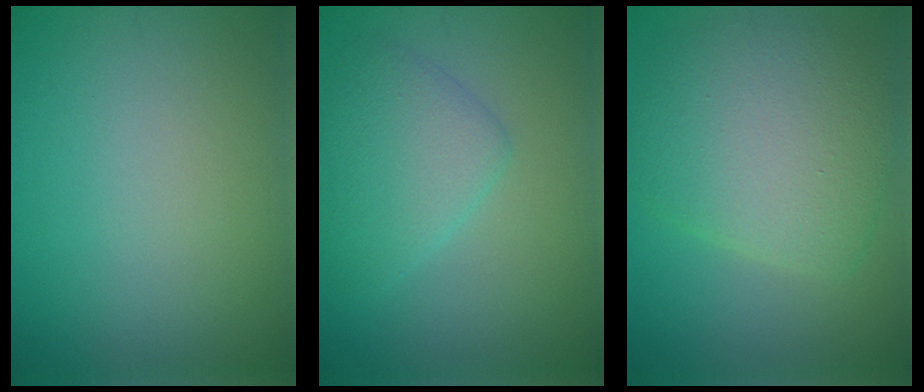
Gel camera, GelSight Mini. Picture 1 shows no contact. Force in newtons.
{"total": 3.9, "press": 3.9, "slide": 0.1}
{"total": 7.2, "press": 7.2, "slide": 0.7}